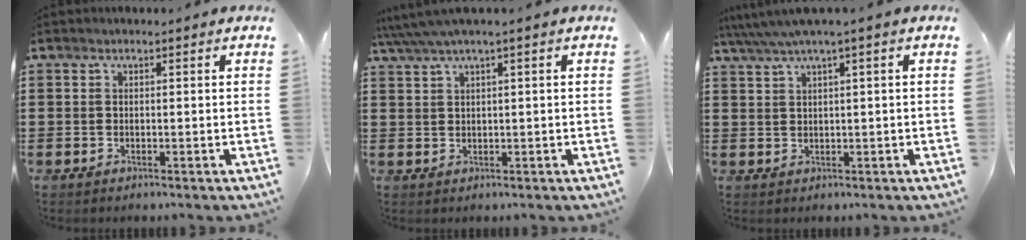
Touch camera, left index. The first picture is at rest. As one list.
[{"total": 2.1, "force": [0.8, -0.1, 2.0], "torque": [-0.045, -0.004, 0.011]}, {"total": 2.5, "force": [0.8, -0.2, 2.3], "torque": [-0.044, -0.003, 0.012]}]